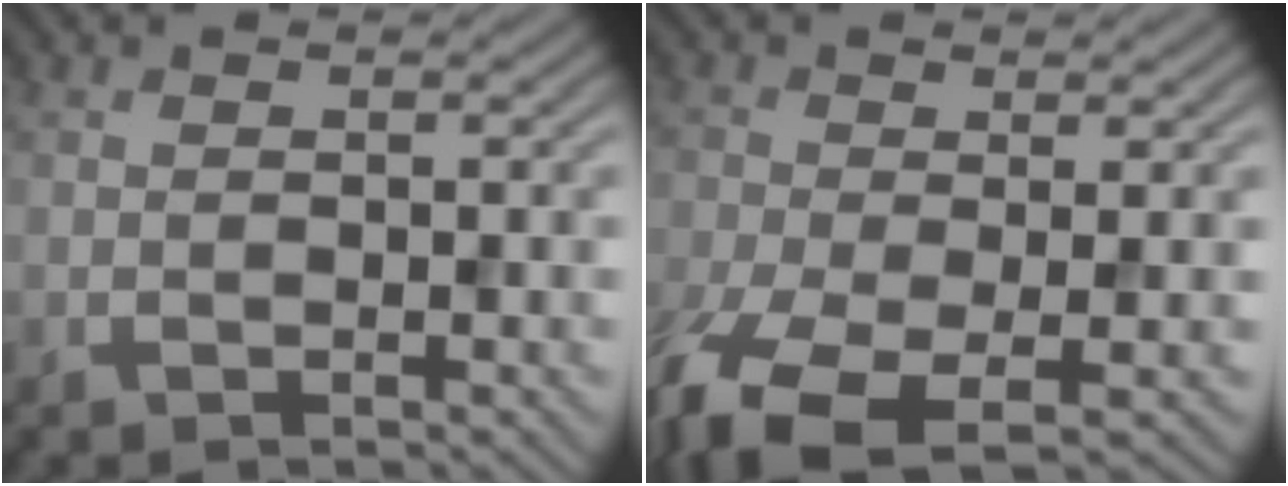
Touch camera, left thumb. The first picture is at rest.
{"total": 8.3, "force": [-4.8, 3.3, 5.9], "torque": [-0.136, -0.036, -0.086]}